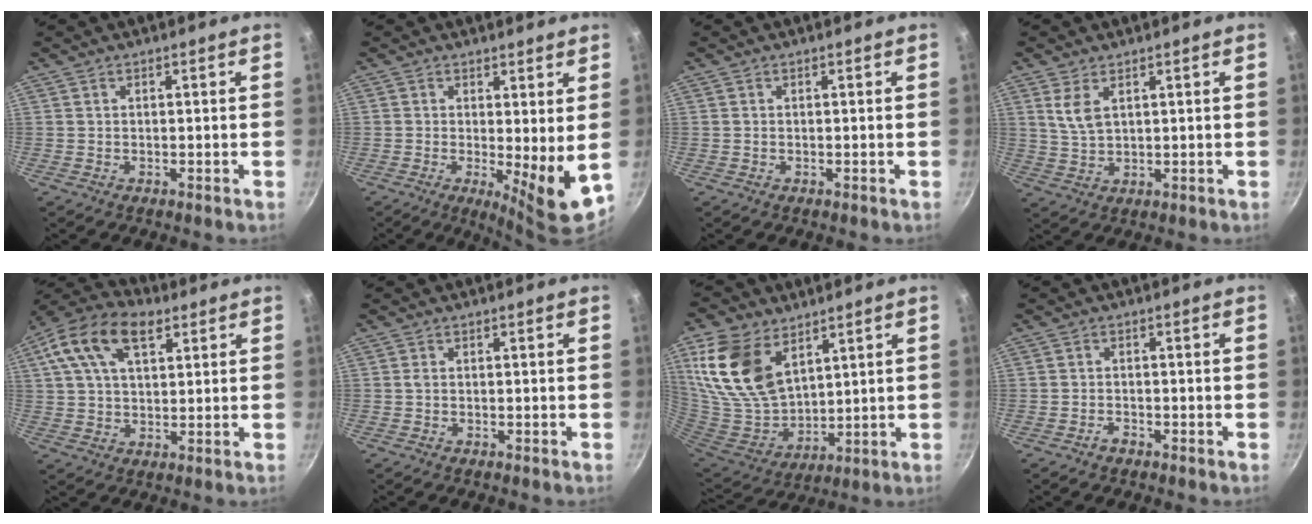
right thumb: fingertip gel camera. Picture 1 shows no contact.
{"total": 7.9, "force": [0.4, 2.1, 7.6], "torque": [-0.101, -0.027, 0.009]}
{"total": 0.0}
{"total": 4.8, "force": [2.1, 2.4, 3.5], "torque": [-0.066, -0.016, 0.047]}
{"total": 14.5, "force": [6.2, 8.2, 10.3], "torque": [-0.183, 0.007, 0.096]}
{"total": 0.6, "force": [0.0, 0.3, 0.5], "torque": [-0.010, 0.002, -0.001]}
{"total": 18.8, "force": [9.0, 11.5, 11.8], "torque": [-0.227, -0.040, 0.191]}
{"total": 1.5, "force": [-1.2, 0.6, 0.5], "torque": [-0.008, 0.013, -0.021]}